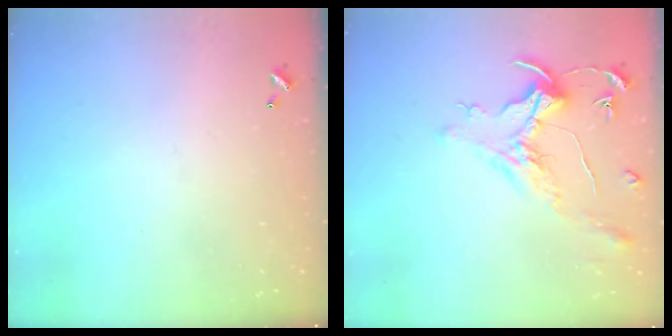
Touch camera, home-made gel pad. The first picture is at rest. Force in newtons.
{"total": 1.5, "press": 1.3, "slide": 0.7}